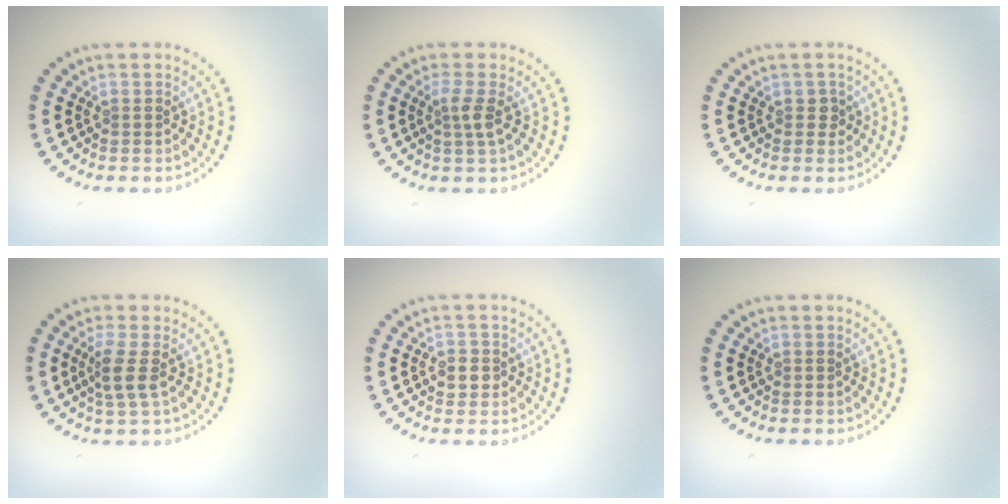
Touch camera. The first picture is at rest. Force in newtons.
{"total": 1.8, "press": 1.3, "slide": 1.2}
{"total": 1.0, "press": 0.9, "slide": 0.4}
{"total": 2.4, "press": 1.9, "slide": 1.5}
{"total": 1.7, "press": 1.7, "slide": 0.2}
{"total": 0.0}